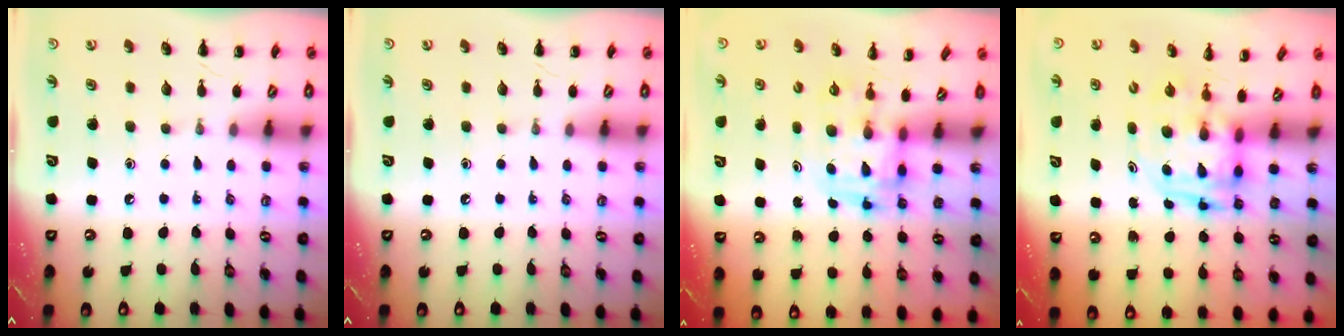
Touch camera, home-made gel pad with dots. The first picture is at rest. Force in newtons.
{"total": 0.0}
{"total": 3.4, "press": 3.4, "slide": 0.6}
{"total": 3.3, "press": 3.2, "slide": 0.6}